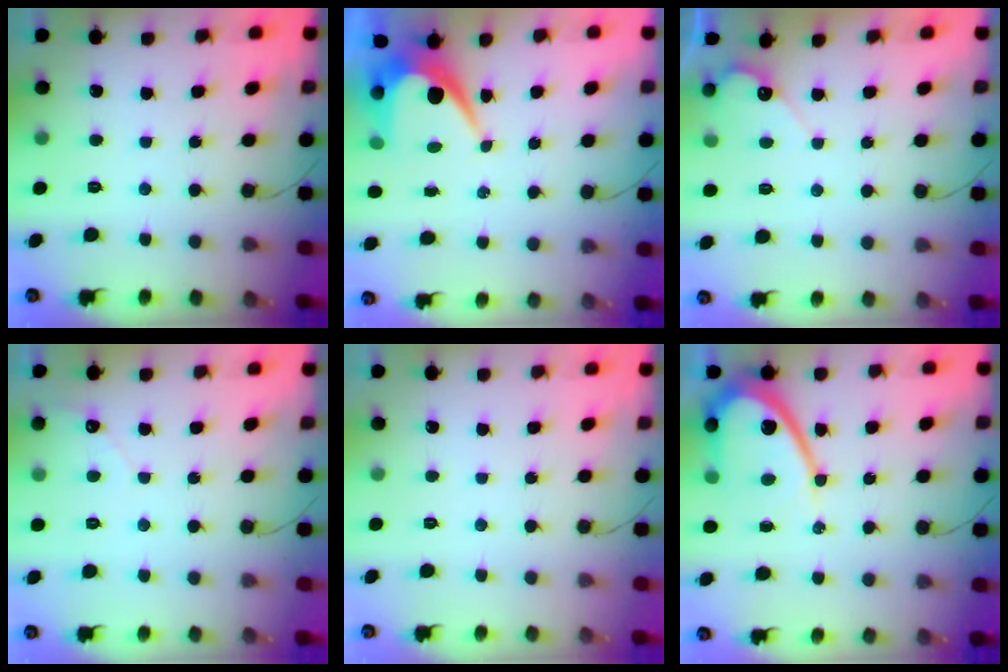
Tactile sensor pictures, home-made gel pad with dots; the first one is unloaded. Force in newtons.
{"total": 6.5, "press": 6.5, "slide": 0.6}
{"total": 4.7, "press": 4.7, "slide": 0.1}
{"total": 2.2, "press": 2.2, "slide": 0.2}
{"total": 0.0}
{"total": 11.8, "press": 11.7, "slide": 1.1}